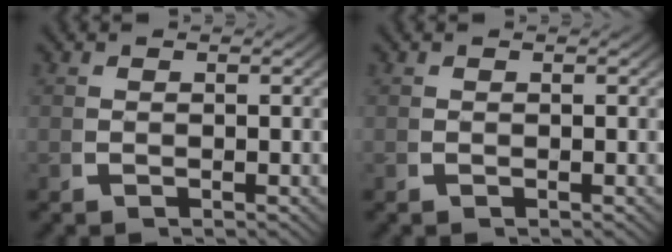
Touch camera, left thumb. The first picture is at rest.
{"total": 0.0}